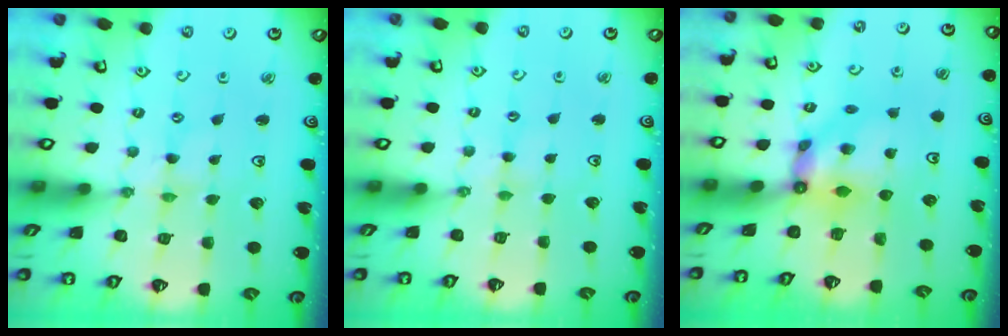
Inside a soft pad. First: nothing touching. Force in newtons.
{"total": 2.8, "press": 2.8, "slide": 0.3}
{"total": 7.8, "press": 7.8, "slide": 0.5}